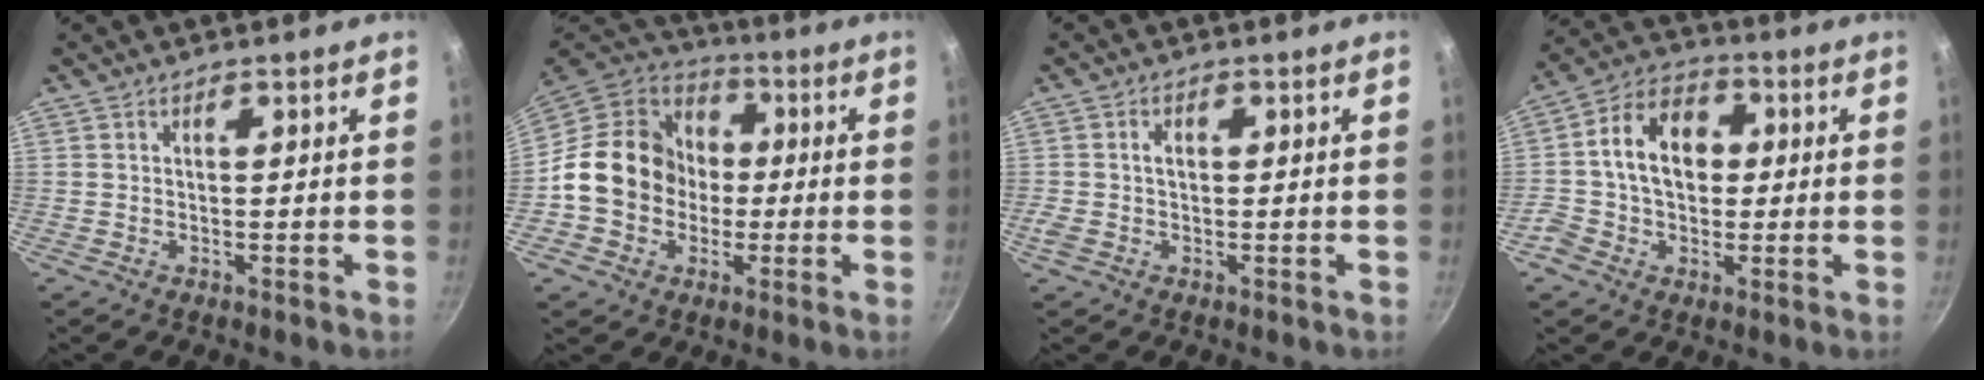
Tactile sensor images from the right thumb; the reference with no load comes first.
{"total": 16.8, "force": [-1.2, 14.5, 8.4], "torque": [-0.113, 0.037, -0.031]}
{"total": 2.8, "force": [0.0, 2.1, 1.8], "torque": [-0.027, 0.005, -0.001]}
{"total": 12.2, "force": [0.4, 9.4, 7.8], "torque": [-0.097, 0.028, -0.013]}